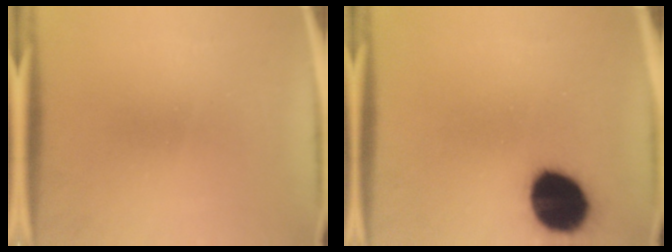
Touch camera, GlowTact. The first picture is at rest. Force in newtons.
{"total": 17.2}